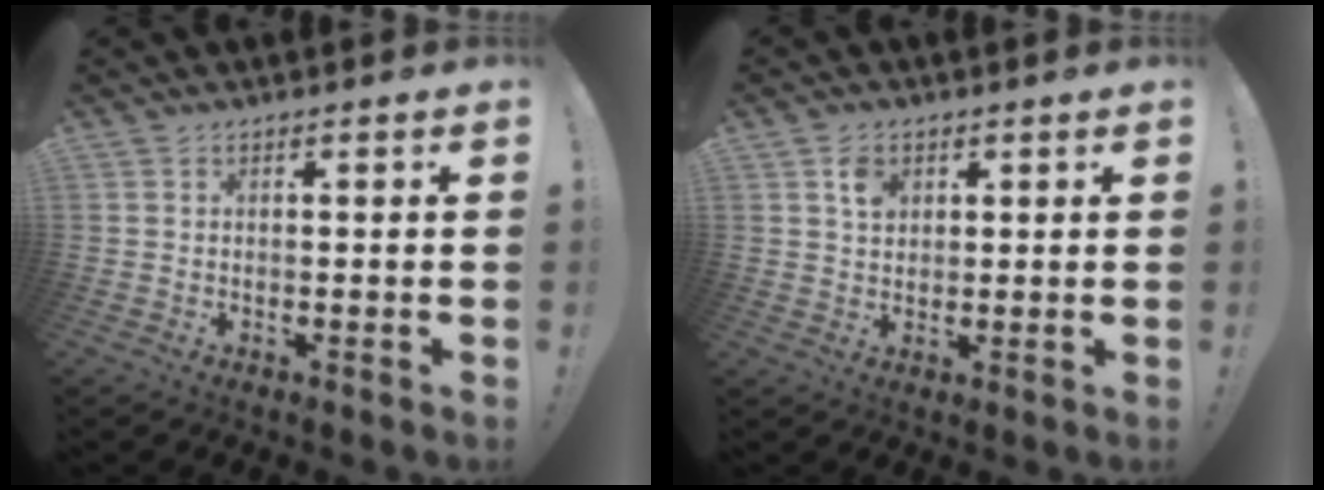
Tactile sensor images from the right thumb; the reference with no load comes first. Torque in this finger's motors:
{"motor_torque": [0.32, 0.67, -0.04, -0.18, 0.00]}